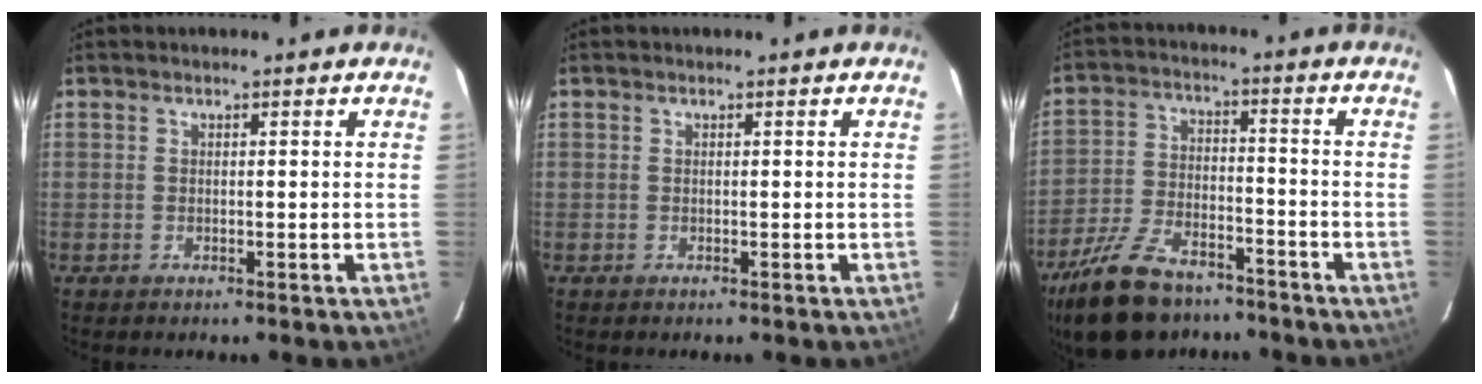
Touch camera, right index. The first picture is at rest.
{"total": 0.0}
{"total": 17.1, "force": [-12.9, 7.5, 8.3], "torque": [-0.185, -0.015, -0.222]}